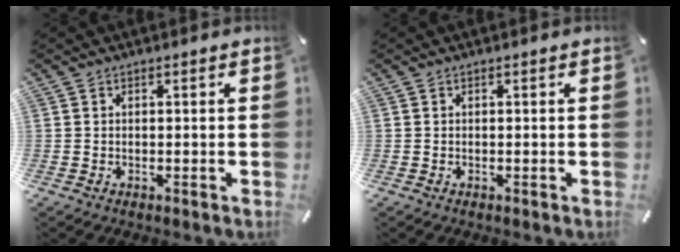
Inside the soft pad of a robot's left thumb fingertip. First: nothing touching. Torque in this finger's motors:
{"motor_torque": [0.03, 0.07, 0.00, -0.07, -0.01]}